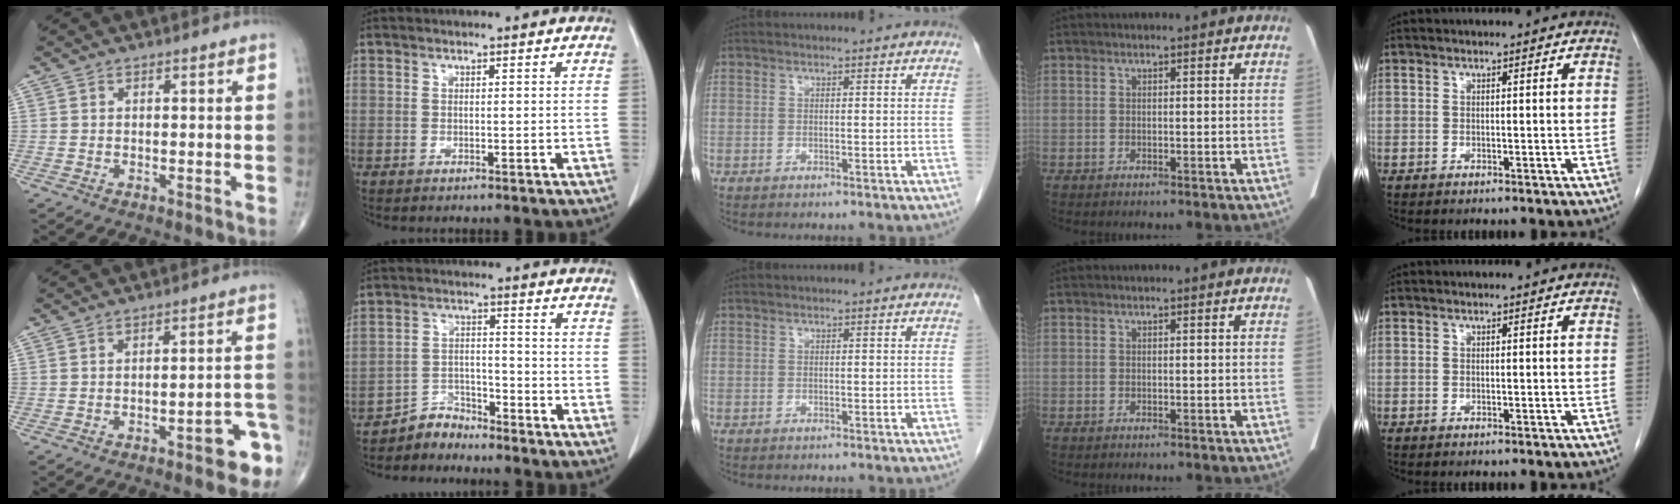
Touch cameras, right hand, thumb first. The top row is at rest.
{"thumb": {"total": 6.9, "force": [-4.0, 2.3, 5.2], "torque": [-0.044, 0.038, -0.046]}, "index": {"total": 4.1, "force": [-3.7, 1.5, -0.7], "torque": [0.020, 0.007, -0.068]}}